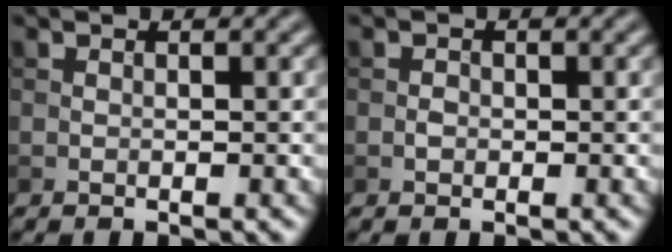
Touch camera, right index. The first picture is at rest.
{"total": 0.7, "force": [-0.2, 0.5, 0.4], "torque": [-0.006, 0.000, -0.006]}